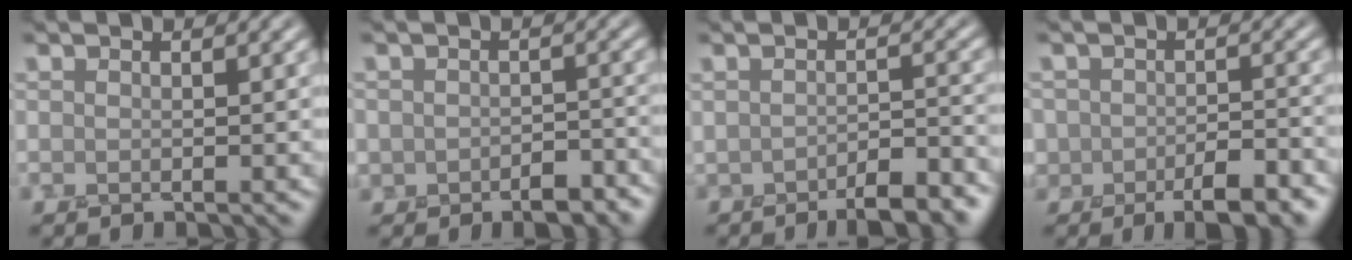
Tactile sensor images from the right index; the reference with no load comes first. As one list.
[{"total": 3.7, "force": [-2.0, 2.4, 1.9], "torque": [-0.018, -0.007, -0.035]}, {"total": 4.9, "force": [-3.2, 1.5, 3.3], "torque": [-0.048, -0.006, -0.043]}, {"total": 5.7, "force": [-3.1, 3.2, 3.6], "torque": [-0.040, -0.007, -0.046]}]